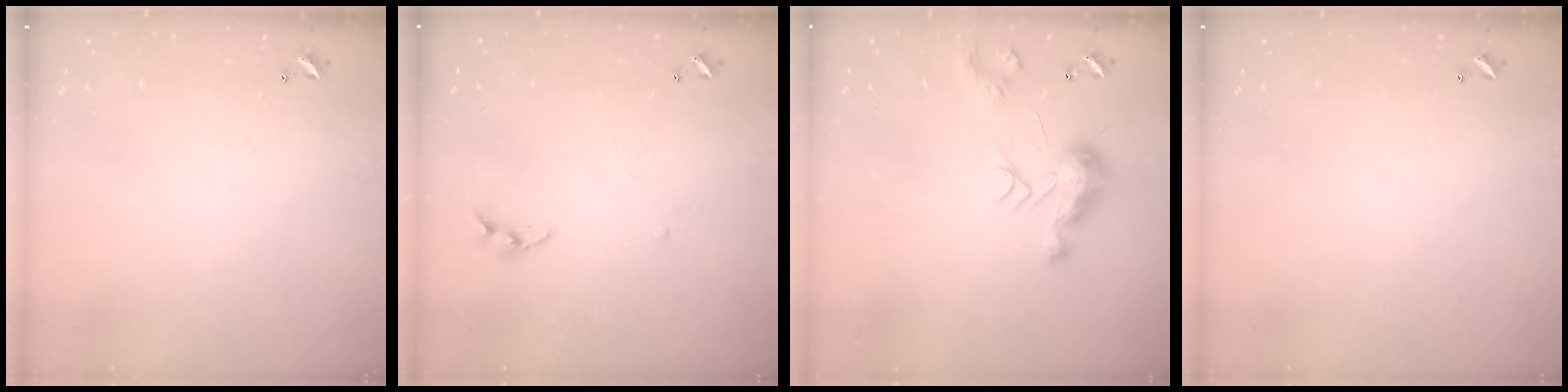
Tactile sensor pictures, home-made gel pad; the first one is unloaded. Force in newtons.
{"total": 3.4, "press": 3.4, "slide": 0.4}
{"total": 9.7, "press": 9.7, "slide": 0.8}
{"total": 0.0}